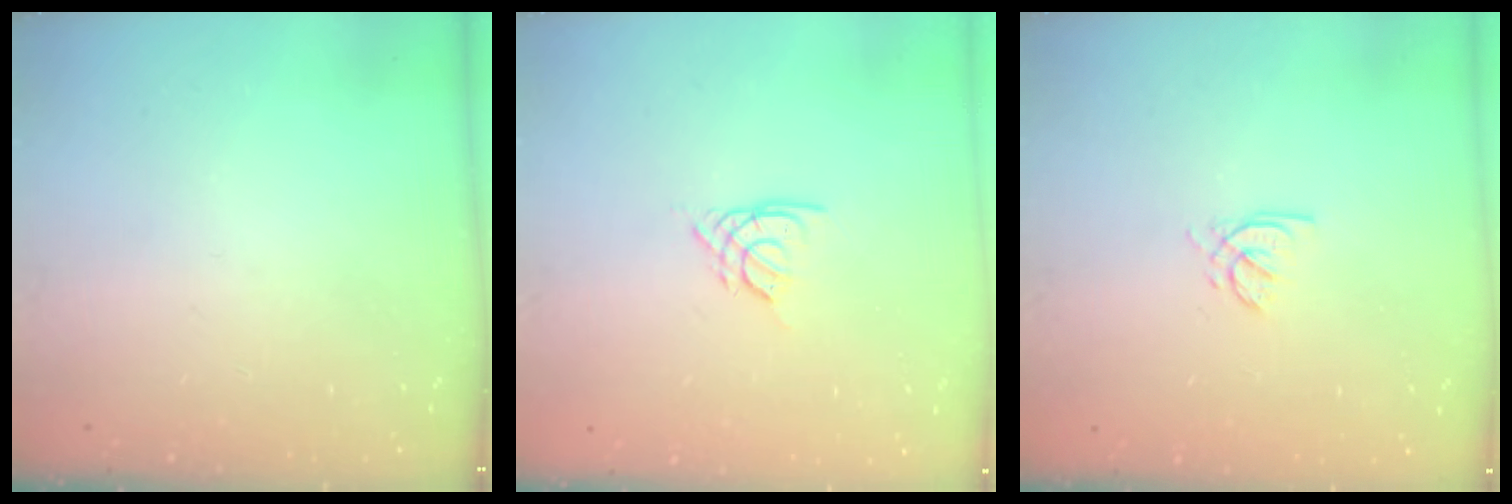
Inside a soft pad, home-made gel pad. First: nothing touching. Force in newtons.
{"total": 2.2, "press": 2.1, "slide": 0.5}
{"total": 1.5, "press": 1.5, "slide": 0.2}